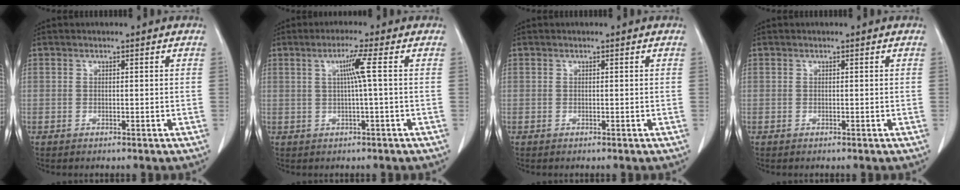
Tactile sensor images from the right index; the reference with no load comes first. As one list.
[{"total": 3.7, "force": [0.6, -1.1, 3.5], "torque": [-0.070, 0.003, 0.011]}, {"total": 0.0}, {"total": 0.0}]